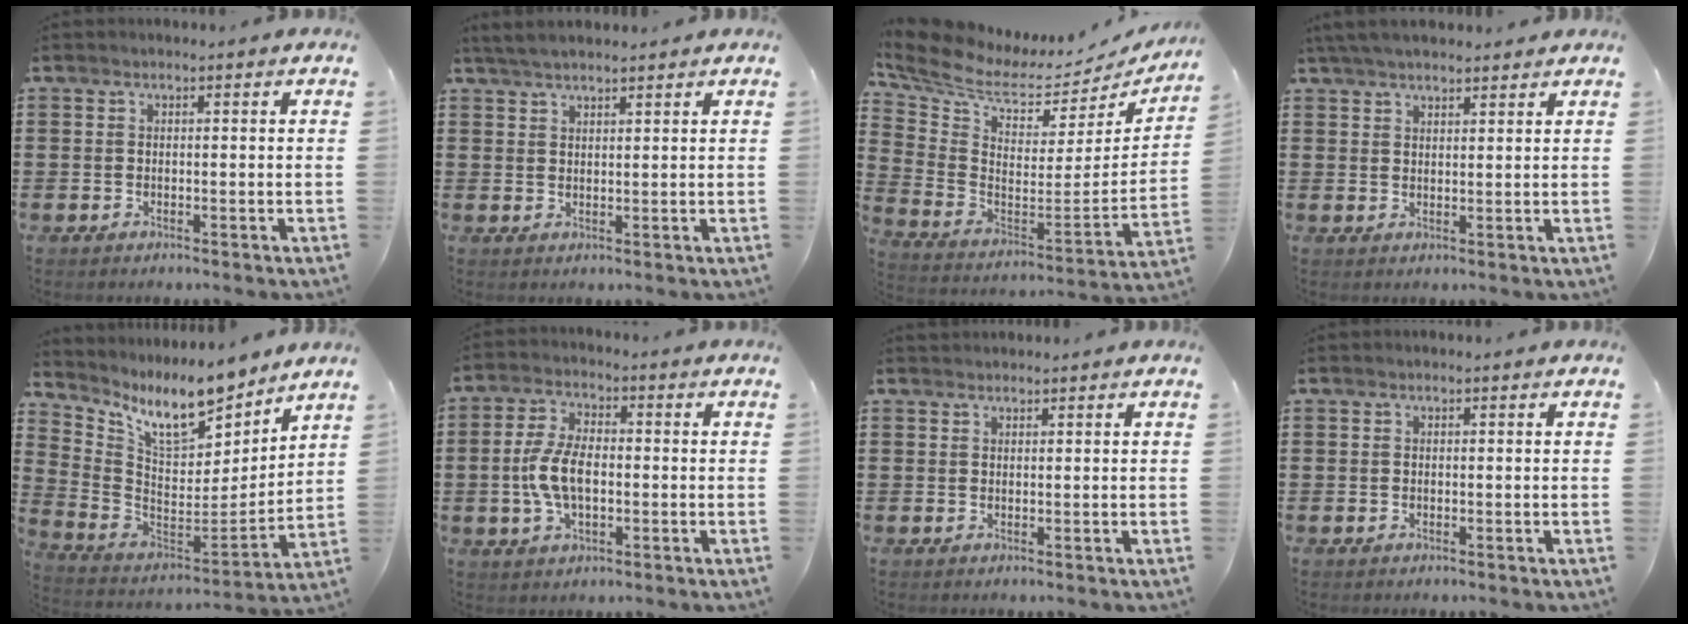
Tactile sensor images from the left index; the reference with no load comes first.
{"total": 2.6, "force": [2.4, 0.4, 1.1], "torque": [-0.027, 0.004, 0.046]}
{"total": 5.4, "force": [4.2, 2.4, 2.4], "torque": [-0.084, -0.050, 0.066]}
{"total": 4.0, "force": [3.7, 0.7, 1.6], "torque": [-0.040, -0.002, 0.070]}
{"total": 11.3, "force": [8.5, 3.6, 6.5], "torque": [-0.145, -0.048, 0.148]}
{"total": 7.4, "force": [-0.8, 3.7, 6.4], "torque": [-0.148, -0.002, -0.021]}
{"total": 0.8, "force": [0.8, 0.2, -0.1], "torque": [-0.002, 0.000, 0.016]}
{"total": 0.0}